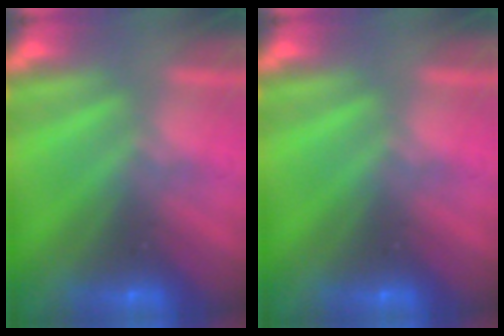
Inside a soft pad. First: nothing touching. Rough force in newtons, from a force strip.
{"total": 0.0}